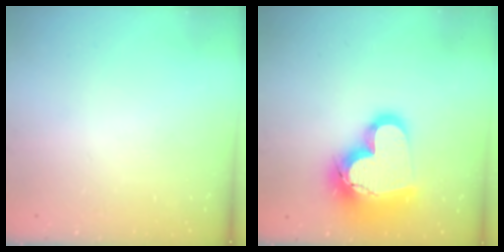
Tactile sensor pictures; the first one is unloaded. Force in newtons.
{"total": 21.8, "press": 21.7, "slide": 1.8}